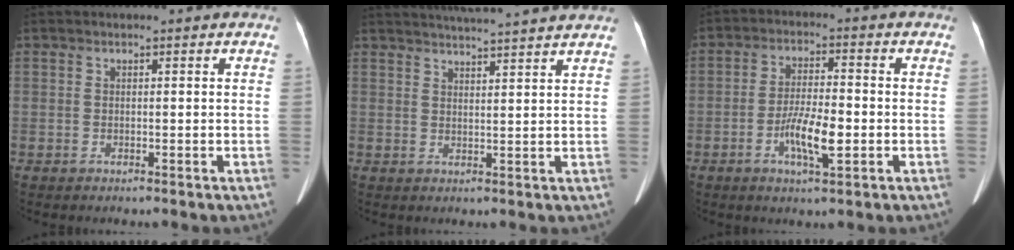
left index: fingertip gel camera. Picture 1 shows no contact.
{"total": 12.1, "force": [11.2, -0.9, 4.5], "torque": [-0.076, 0.008, 0.142]}
{"total": 6.9, "force": [-2.4, 1.5, 6.3], "torque": [-0.123, -0.004, -0.044]}